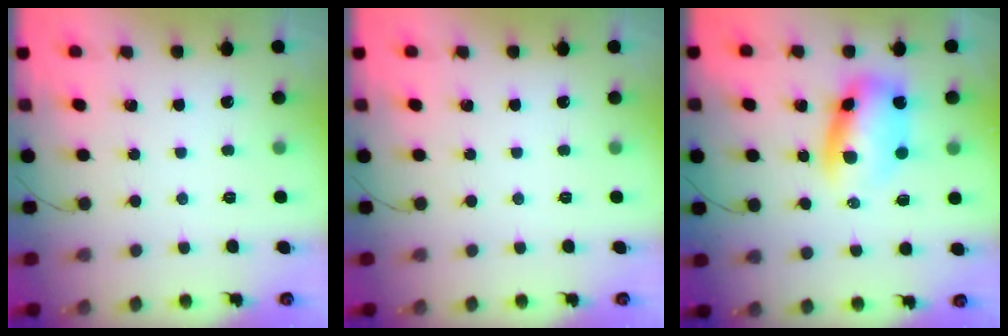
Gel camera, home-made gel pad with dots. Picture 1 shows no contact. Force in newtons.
{"total": 0.0}
{"total": 9.3, "press": 9.0, "slide": 2.4}